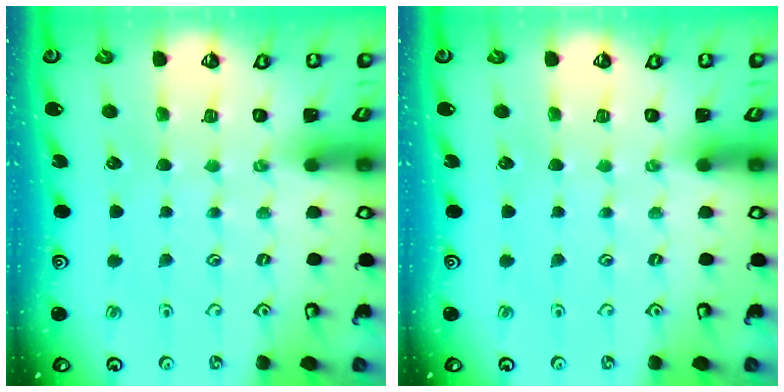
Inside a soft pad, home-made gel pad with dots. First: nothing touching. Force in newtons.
{"total": 0.0}